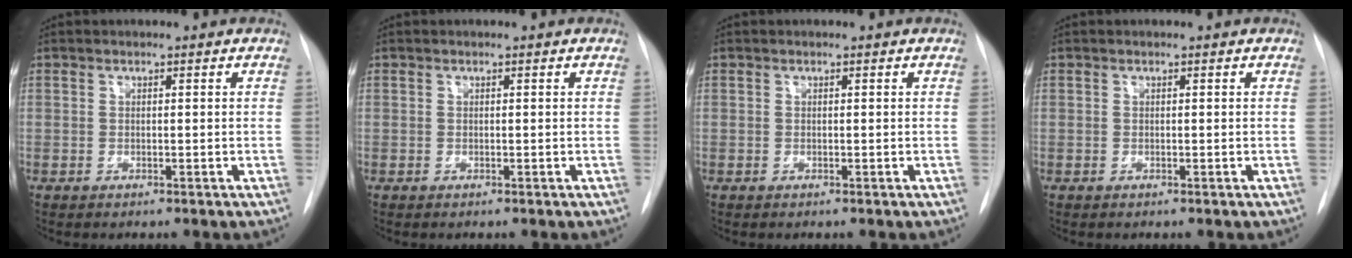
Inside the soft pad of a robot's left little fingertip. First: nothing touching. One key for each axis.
{"total": 0.0}
{"total": 0.0}
{"total": 0.0}